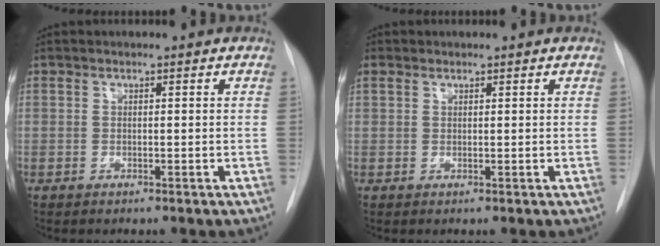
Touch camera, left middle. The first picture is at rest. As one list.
[{"total": 1.3, "force": [1.0, 0.9, 0.3], "torque": [-0.010, 0.012, 0.018]}]